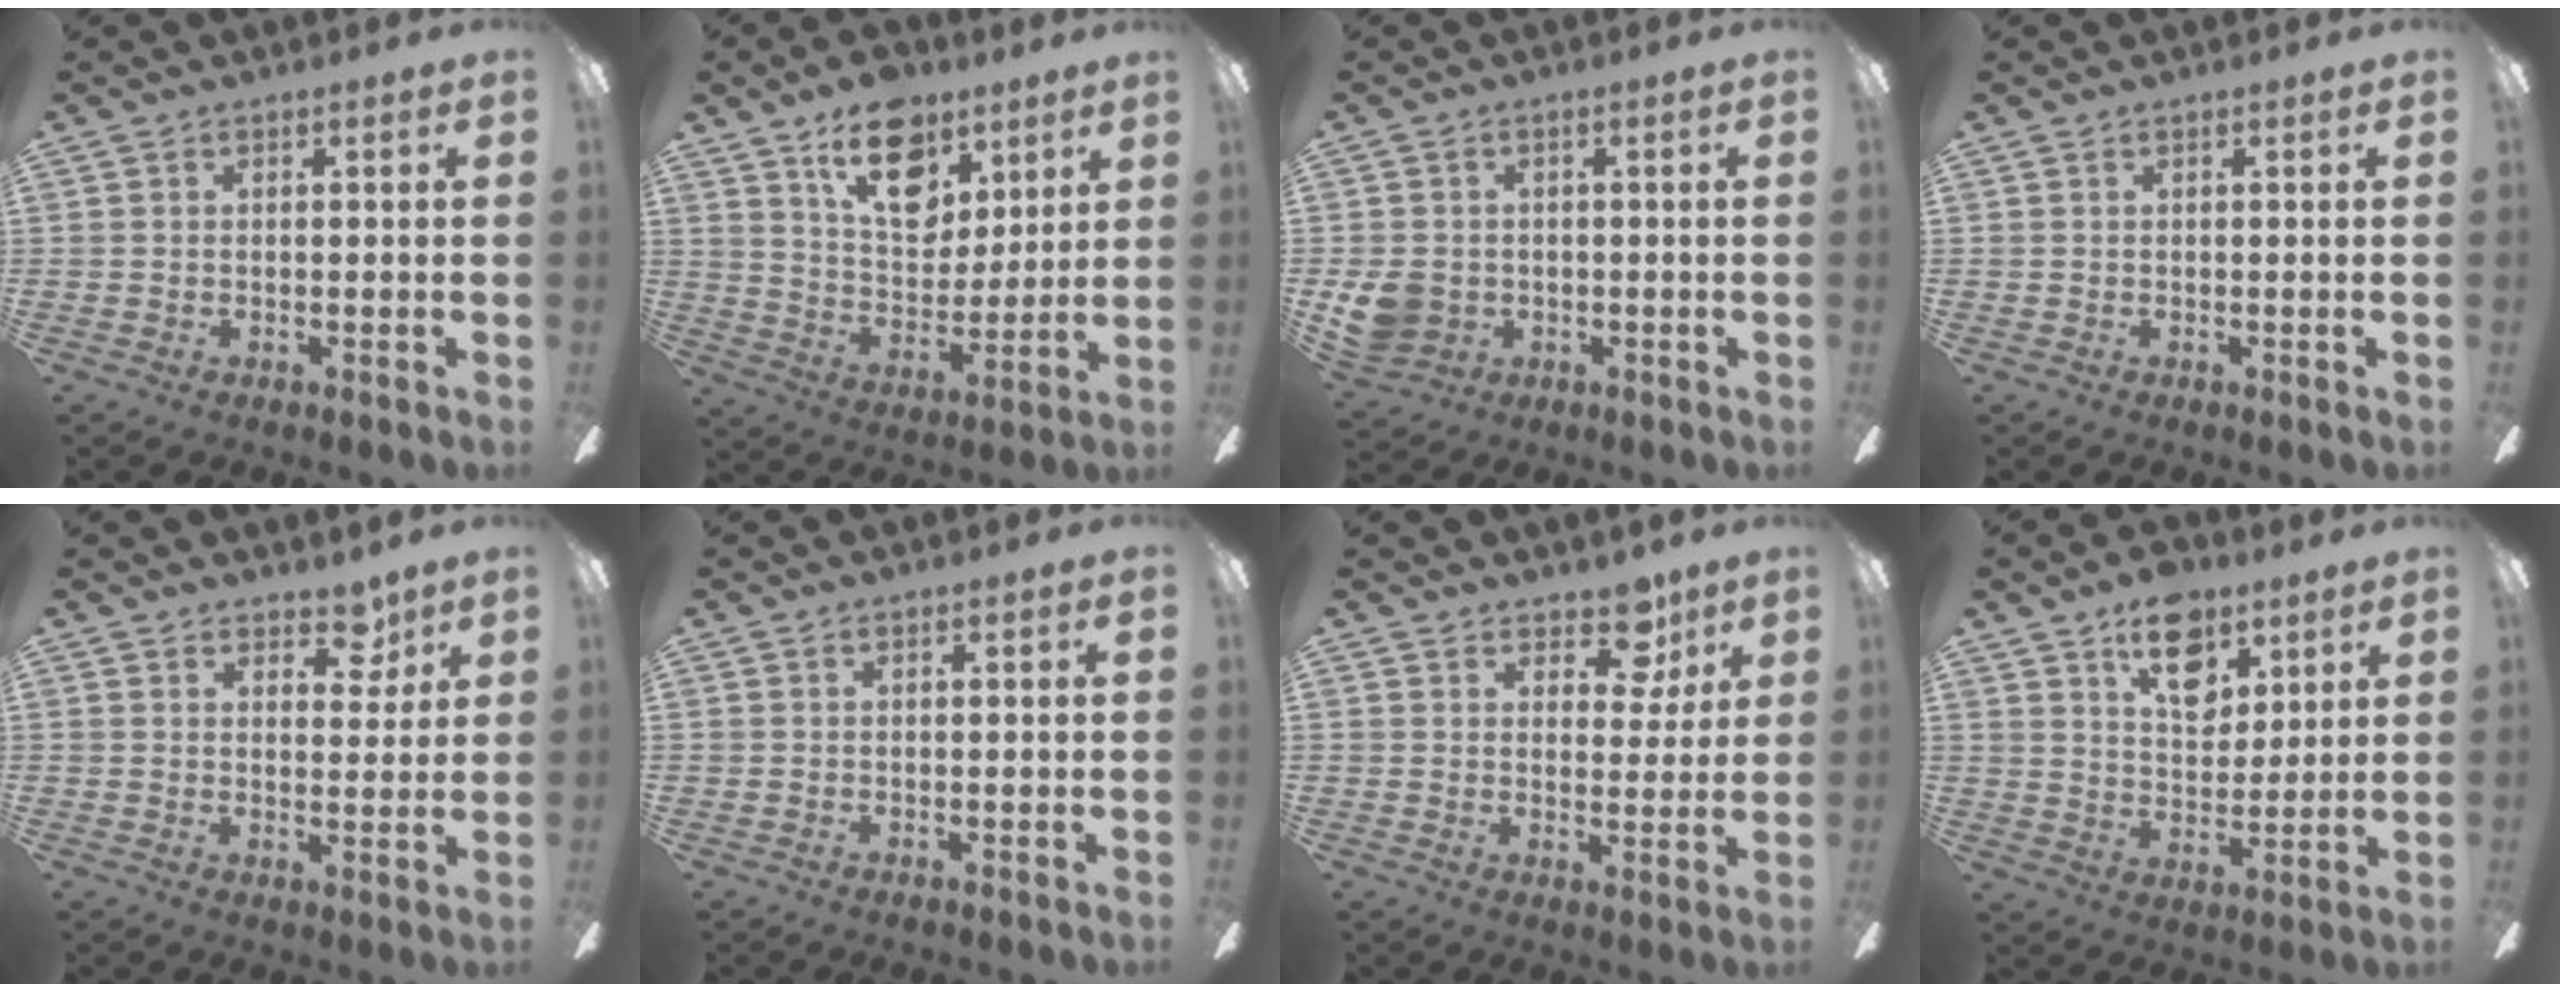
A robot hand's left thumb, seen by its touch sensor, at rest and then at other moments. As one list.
[{"total": 17.5, "force": [10.2, 10.6, 9.4], "torque": [-0.138, -0.045, 0.183]}, {"total": 6.5, "force": [-0.6, 5.8, 3.0], "torque": [-0.059, 0.009, -0.008]}, {"total": 0.0}, {"total": 5.8, "force": [4.5, 2.9, 2.3], "torque": [-0.016, -0.022, 0.075]}, {"total": 0.0}, {"total": 8.3, "force": [5.6, 4.7, 3.8], "torque": [-0.035, -0.027, 0.096]}, {"total": 13.1, "force": [7.8, 7.8, 7.0], "torque": [-0.093, -0.030, 0.137]}]